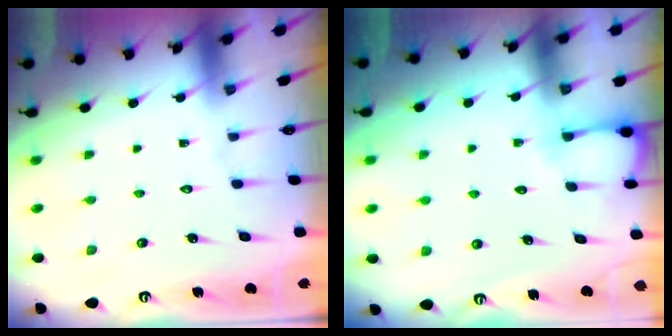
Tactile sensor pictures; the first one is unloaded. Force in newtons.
{"total": 3.3, "press": 3.3, "slide": 0.4}